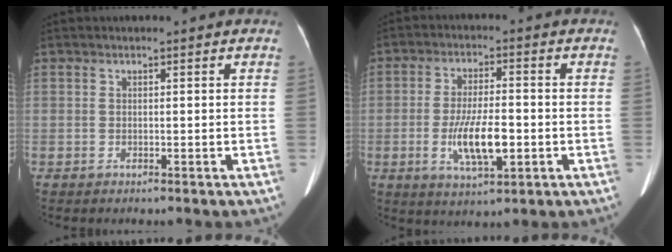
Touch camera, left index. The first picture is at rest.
{"total": 8.8, "force": [-2.2, 2.5, 8.2], "torque": [-0.158, -0.005, -0.035]}